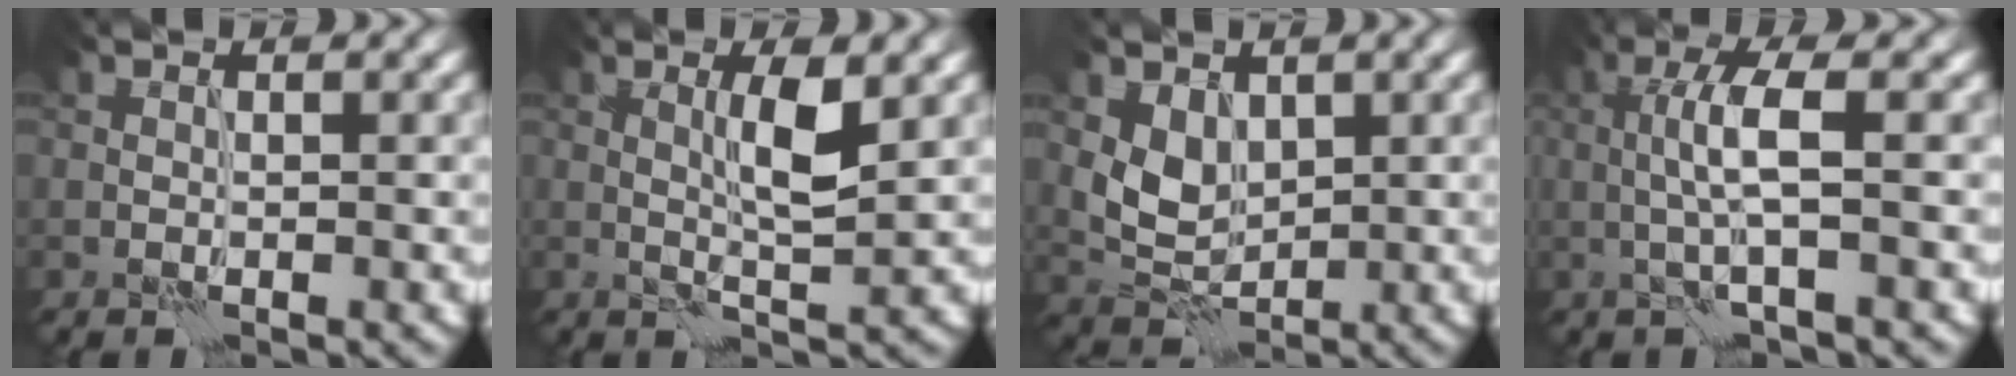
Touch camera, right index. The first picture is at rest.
{"total": 3.4, "force": [0.8, 0.4, 3.3], "torque": [-0.061, 0.000, 0.012]}
{"total": 3.0, "force": [1.1, 2.1, 1.8], "torque": [-0.036, -0.007, 0.025]}
{"total": 3.7, "force": [-0.1, 0.3, 3.7], "torque": [-0.075, 0.008, -0.007]}